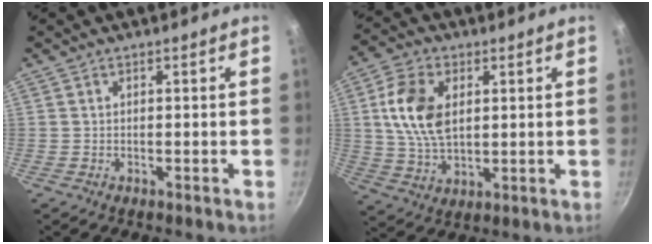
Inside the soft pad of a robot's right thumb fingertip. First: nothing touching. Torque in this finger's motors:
{"motor_torque": [-0.11, 0.80, 1.38, -0.27, 0.35]}